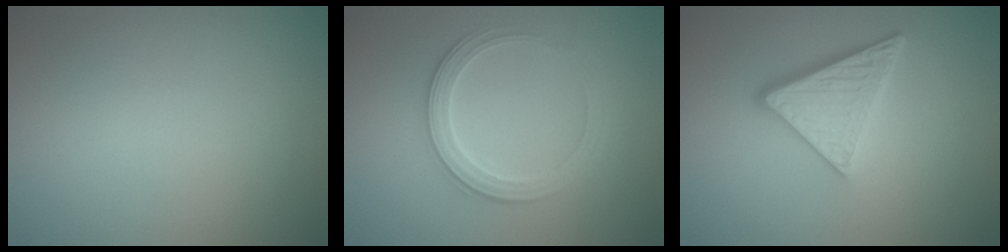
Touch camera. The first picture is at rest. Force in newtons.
{"total": 2.9, "press": 2.9, "slide": 0.3}
{"total": 4.0, "press": 3.4, "slide": 2.1}